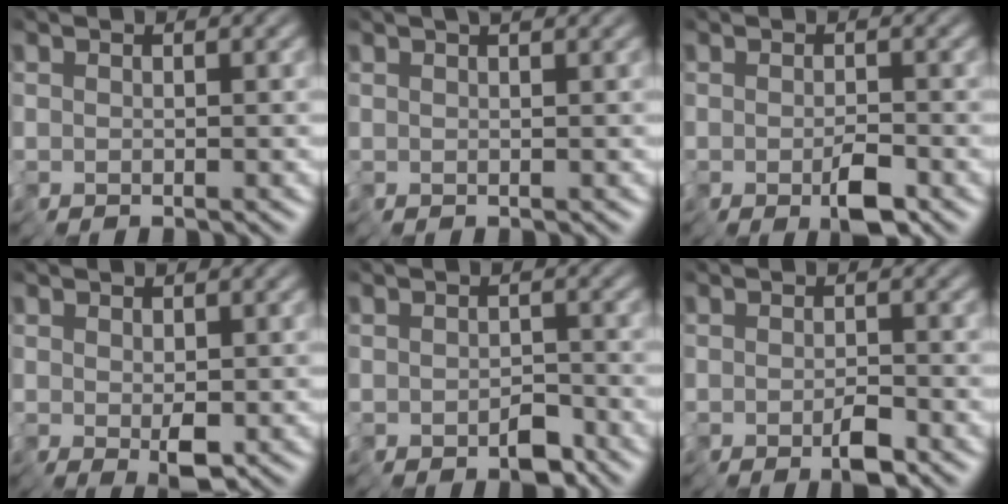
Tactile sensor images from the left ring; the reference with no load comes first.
{"total": 1.0, "force": [0.5, 0.1, 0.8], "torque": [-0.013, 0.008, 0.009]}
{"total": 2.5, "force": [-1.1, 0.8, 2.1], "torque": [-0.036, 0.000, -0.014]}
{"total": 2.0, "force": [0.1, 1.0, 1.7], "torque": [-0.034, -0.001, 0.010]}
{"total": 2.8, "force": [-1.5, 1.5, 1.9], "torque": [-0.028, -0.004, -0.021]}
{"total": 2.1, "force": [-1.0, 0.7, 1.7], "torque": [-0.031, 0.001, -0.014]}